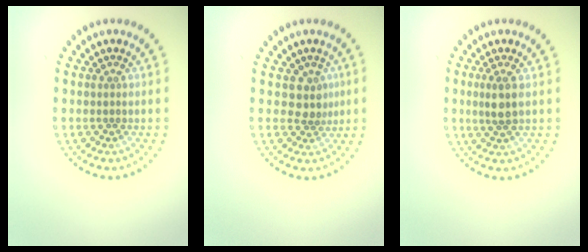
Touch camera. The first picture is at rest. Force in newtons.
{"total": 2.1, "press": 1.6, "slide": 1.4}
{"total": 1.9, "press": 1.8, "slide": 0.7}